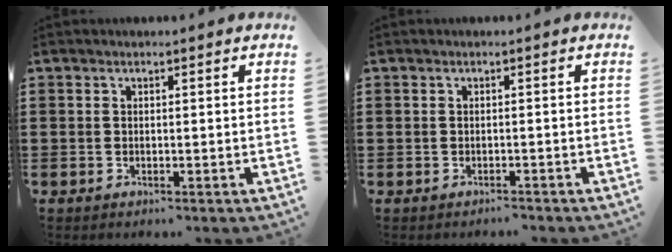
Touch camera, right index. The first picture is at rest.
{"total": 0.9, "force": [-0.8, 0.3, -0.2], "torque": [0.000, 0.004, -0.019]}